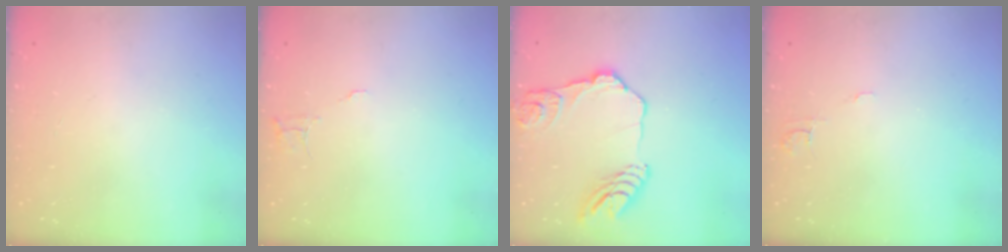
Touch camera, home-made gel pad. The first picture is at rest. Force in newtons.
{"total": 4.9, "press": 4.8, "slide": 0.3}
{"total": 16.0, "press": 15.9, "slide": 1.7}
{"total": 4.6, "press": 4.6, "slide": 0.3}